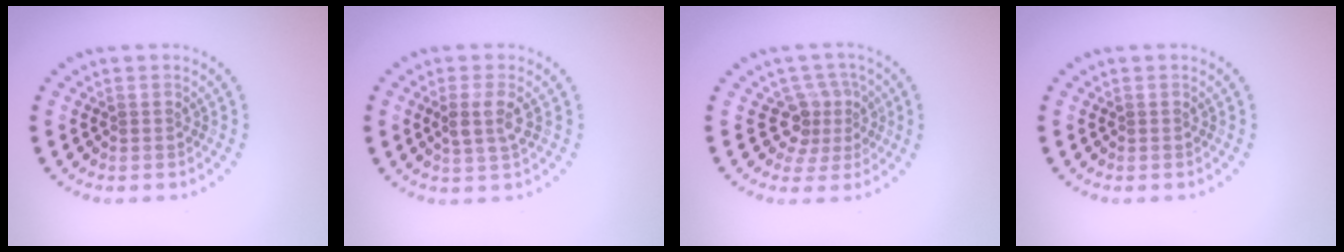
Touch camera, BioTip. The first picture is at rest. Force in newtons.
{"total": 2.4, "press": 2.2, "slide": 0.8}
{"total": 3.2, "press": 2.3, "slide": 2.2}
{"total": 0.0}